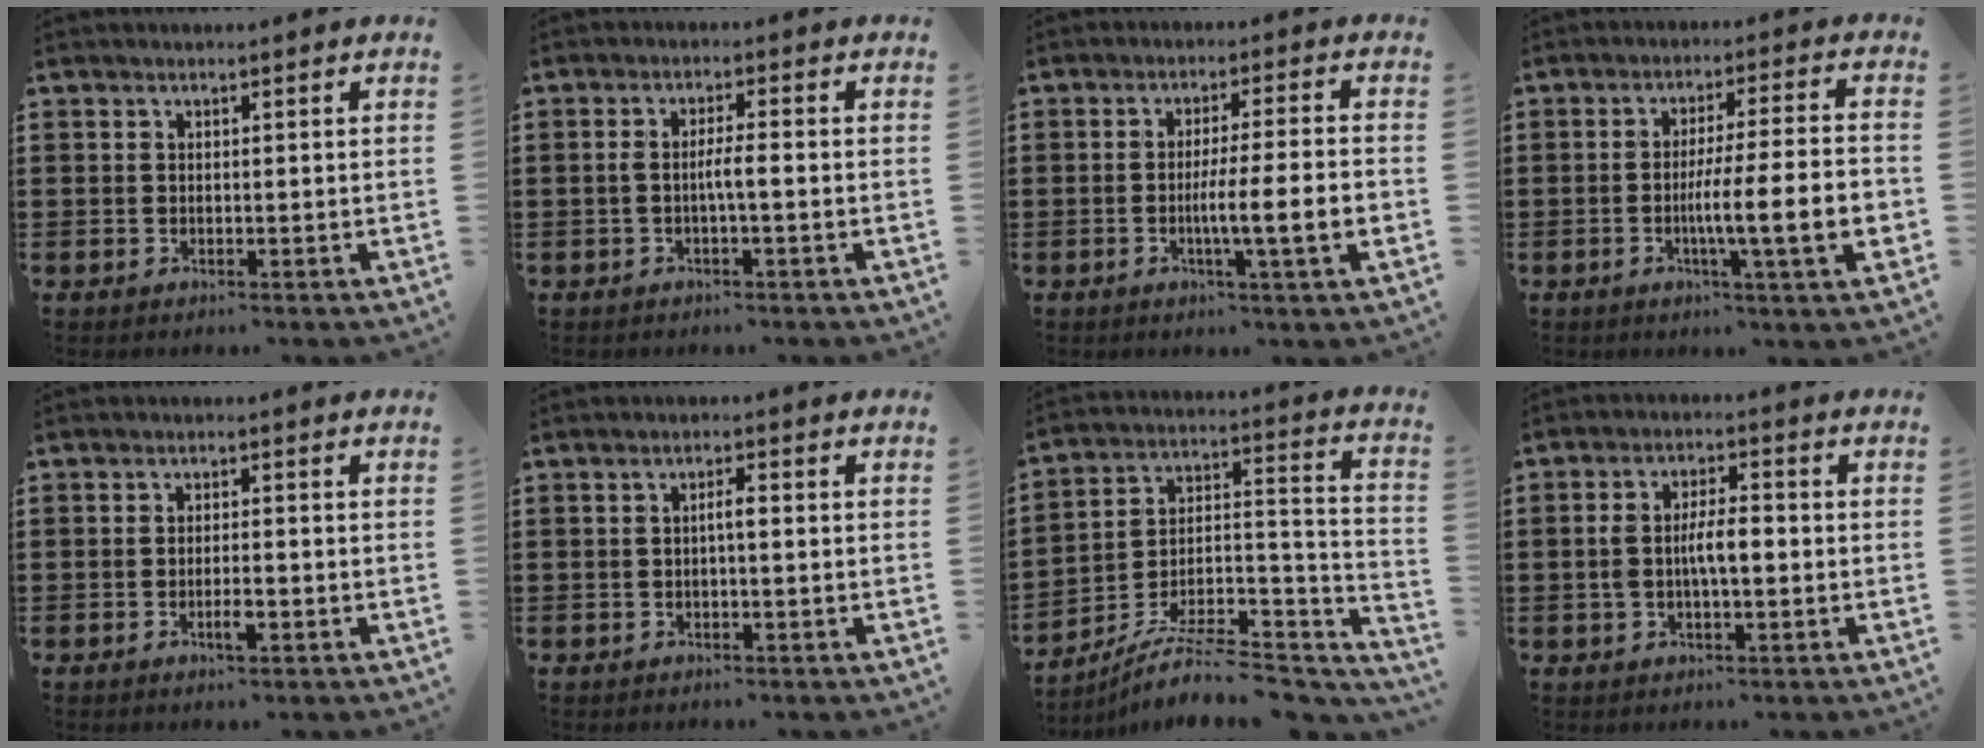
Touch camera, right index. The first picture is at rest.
{"total": 2.8, "force": [-0.7, 0.3, 2.7], "torque": [-0.056, -0.003, -0.016]}
{"total": 6.9, "force": [-1.8, 0.0, 6.7], "torque": [-0.113, -0.009, -0.032]}
{"total": 10.0, "force": [-2.7, 0.6, 9.6], "torque": [-0.169, -0.009, -0.051]}
{"total": 2.4, "force": [-1.1, 0.7, 2.0], "torque": [-0.043, -0.001, -0.023]}
{"total": 1.8, "force": [-0.2, 0.3, 1.7], "torque": [-0.034, 0.003, -0.006]}
{"total": 8.5, "force": [-6.8, 2.6, 4.4], "torque": [-0.063, 0.014, -0.127]}
{"total": 5.3, "force": [-0.5, 2.0, 4.8], "torque": [-0.101, 0.003, -0.015]}